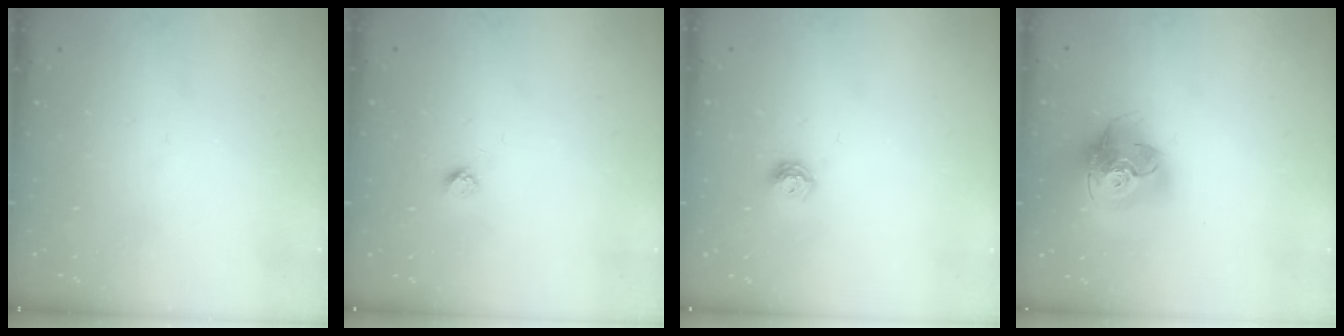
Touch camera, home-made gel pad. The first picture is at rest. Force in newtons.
{"total": 2.7, "press": 2.6, "slide": 0.3}
{"total": 5.2, "press": 5.2, "slide": 0.5}
{"total": 18.8, "press": 18.6, "slide": 2.1}